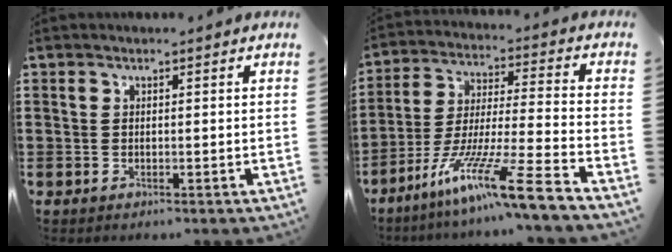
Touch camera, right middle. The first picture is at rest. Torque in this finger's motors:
{"motor_torque": [2.14, 0.00, 0.96, 0.21]}